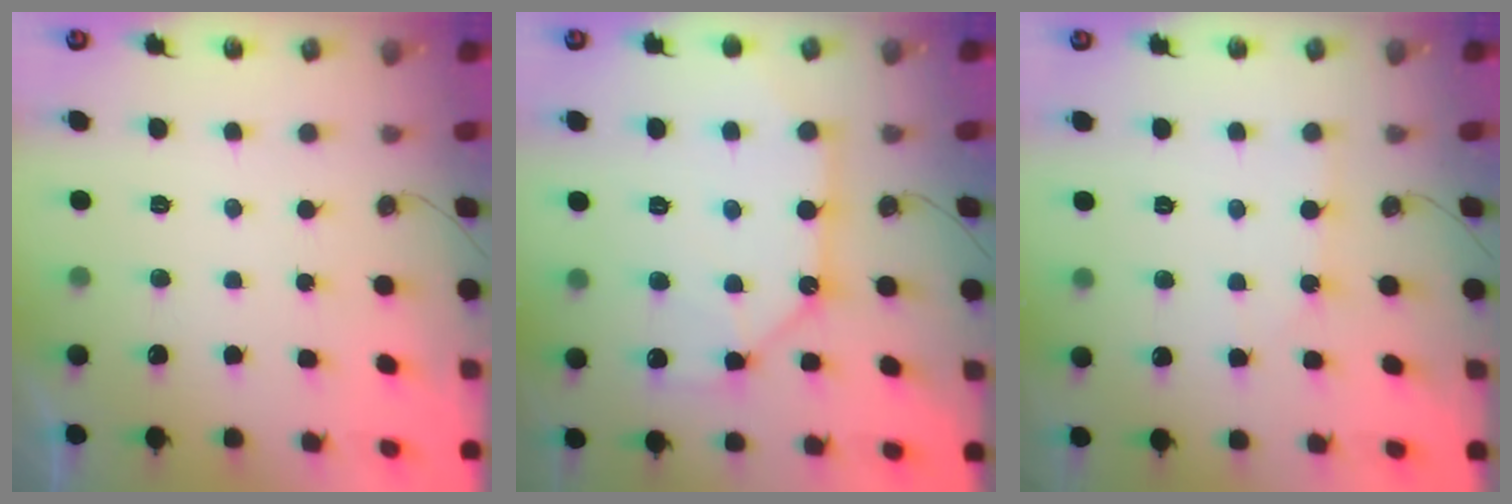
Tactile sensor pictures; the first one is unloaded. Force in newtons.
{"total": 14.3, "press": 14.2, "slide": 1.6}
{"total": 3.7, "press": 3.7, "slide": 0.4}